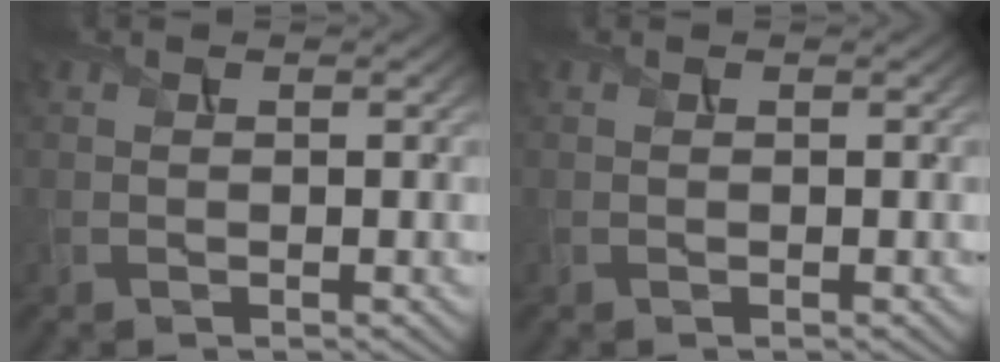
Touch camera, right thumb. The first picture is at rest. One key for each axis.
{"total": 0.0}